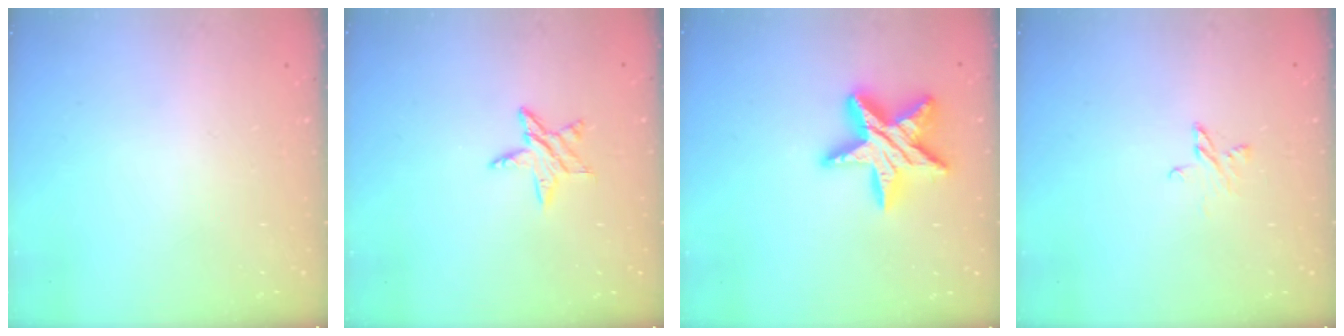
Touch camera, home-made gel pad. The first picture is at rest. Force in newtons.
{"total": 6.5, "press": 6.5, "slide": 0.5}
{"total": 16.9, "press": 16.9, "slide": 0.9}
{"total": 3.8, "press": 3.8, "slide": 0.4}